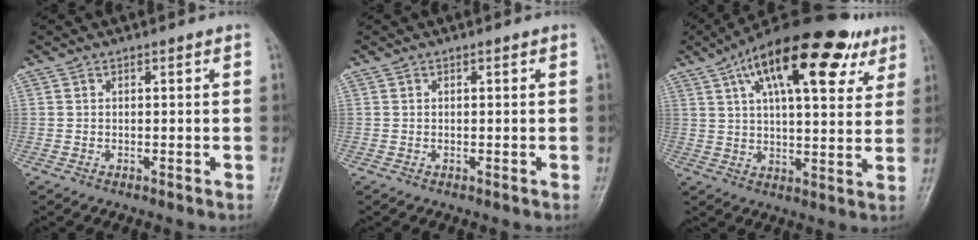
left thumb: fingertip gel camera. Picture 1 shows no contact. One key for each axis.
{"total": 0.0}
{"total": 23.1, "fx": 11.9, "fy": 9.1, "fz": 17.6, "tx": -0.252, "ty": -0.004, "tz": 0.182}